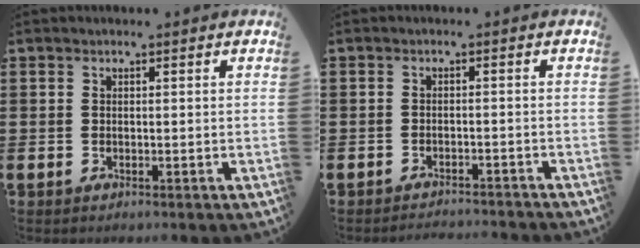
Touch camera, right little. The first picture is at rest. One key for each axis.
{"total": 1.5, "fx": -1.5, "fy": -0.2, "fz": -0.1, "tx": -0.001, "ty": 0.004, "tz": -0.031}